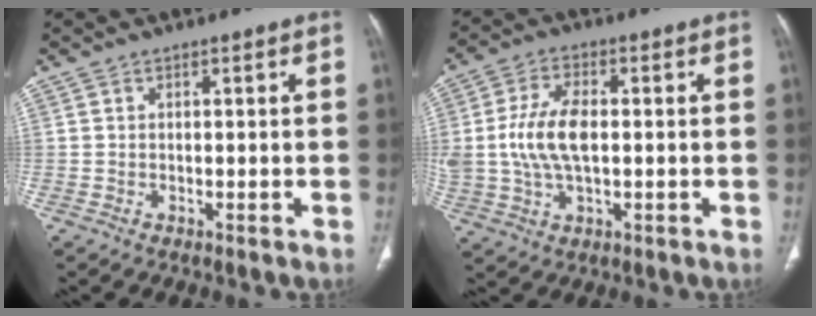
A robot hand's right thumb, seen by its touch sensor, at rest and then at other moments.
{"total": 10.6, "force": [0.3, 5.6, 9.0], "torque": [-0.191, 0.007, 0.009]}